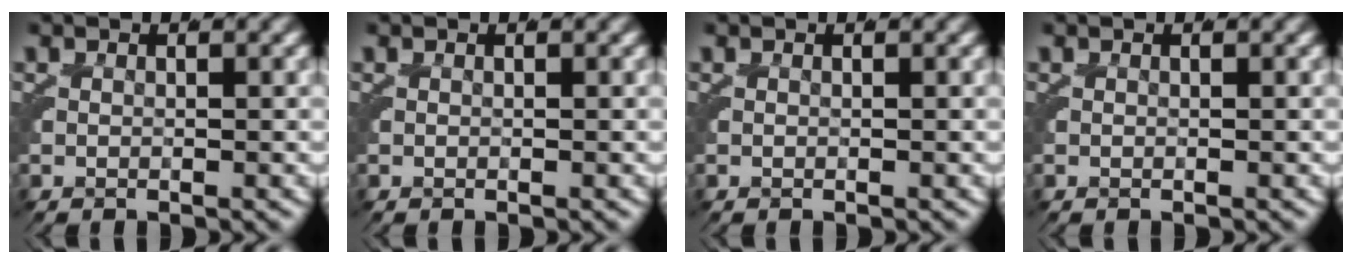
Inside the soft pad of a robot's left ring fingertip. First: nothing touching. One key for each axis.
{"total": 0.0}
{"total": 0.0}
{"total": 0.0}